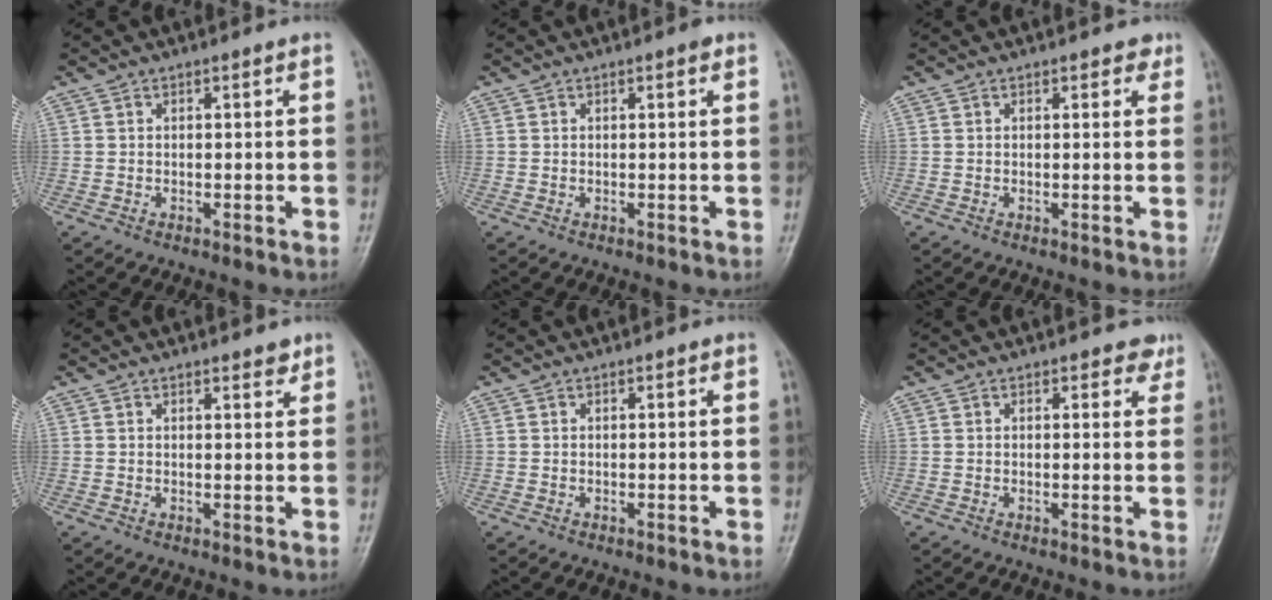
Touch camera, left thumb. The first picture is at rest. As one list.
[{"total": 0.8, "force": [0.4, 0.2, 0.6], "torque": [-0.010, 0.001, 0.002]}, {"total": 1.5, "force": [1.0, 0.9, 0.7], "torque": [0.006, -0.003, 0.006]}, {"total": 1.9, "force": [1.5, 0.7, 0.8], "torque": [-0.001, -0.009, 0.018]}, {"total": 0.0}, {"total": 2.4, "force": [1.8, 1.5, 0.7], "torque": [0.017, -0.009, 0.011]}]